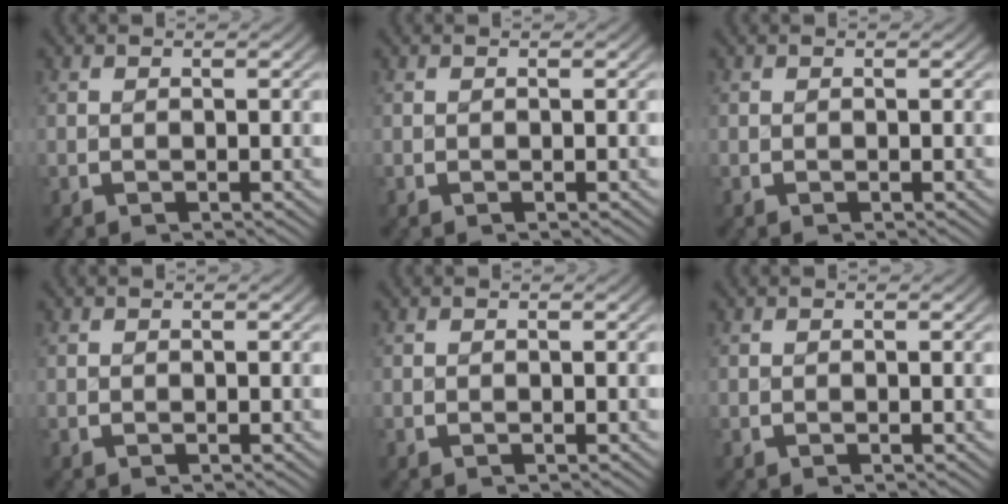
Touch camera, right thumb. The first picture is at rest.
{"total": 0.0}
{"total": 0.0}
{"total": 0.0}
{"total": 0.0}
{"total": 0.0}